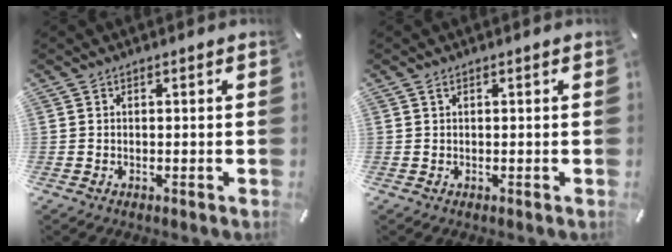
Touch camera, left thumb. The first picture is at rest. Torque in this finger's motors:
{"motor_torque": [-0.10, -0.02, 0.17, -0.19, 0.07]}